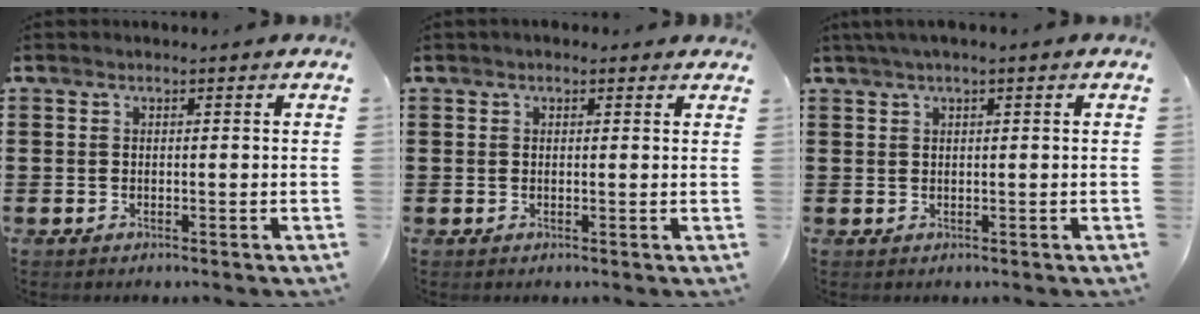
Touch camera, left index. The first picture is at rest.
{"total": 0.9, "force": [0.5, 0.5, 0.6], "torque": [-0.012, 0.006, 0.008]}
{"total": 1.4, "force": [0.5, 0.0, 1.3], "torque": [-0.024, -0.002, 0.010]}